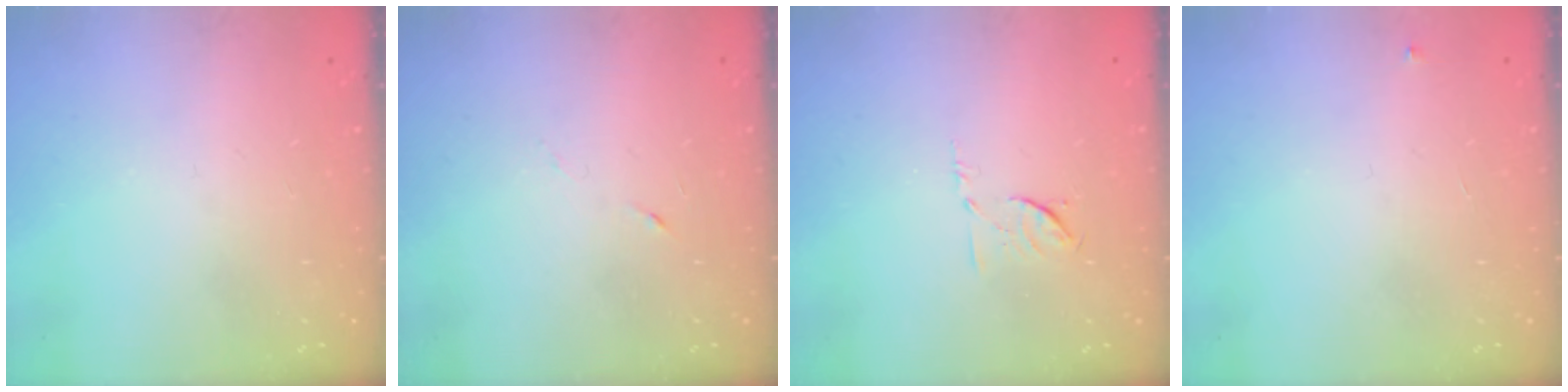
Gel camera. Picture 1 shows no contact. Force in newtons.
{"total": 3.1, "press": 3.0, "slide": 1.0}
{"total": 5.5, "press": 5.4, "slide": 1.2}
{"total": 3.0, "press": 2.9, "slide": 0.4}